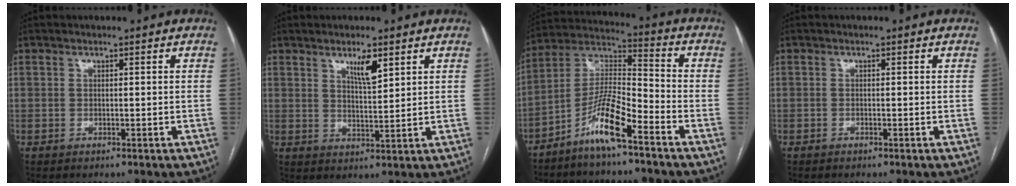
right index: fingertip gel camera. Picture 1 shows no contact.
{"total": 4.3, "force": [2.7, 0.8, 3.3], "torque": [-0.061, -0.005, 0.048]}
{"total": 10.1, "force": [-6.6, 1.0, 7.6], "torque": [-0.157, 0.004, -0.132]}
{"total": 0.0}